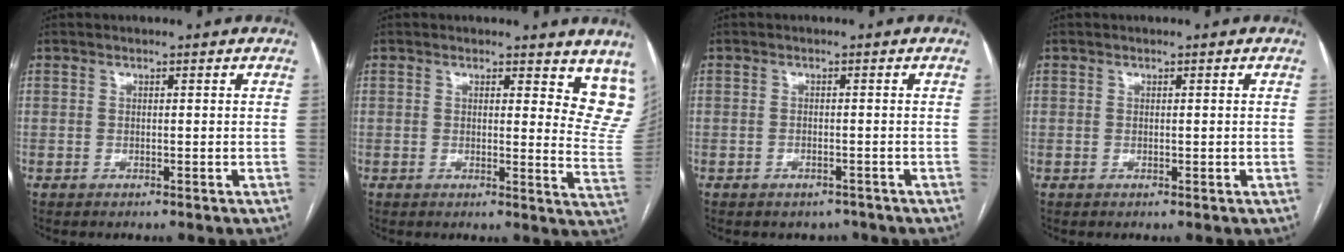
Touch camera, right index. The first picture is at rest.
{"total": 9.1, "force": [7.1, 2.9, 4.9], "torque": [-0.036, -0.037, 0.050]}
{"total": 2.3, "force": [-1.9, 1.3, 0.3], "torque": [-0.005, 0.002, -0.021]}
{"total": 0.0}